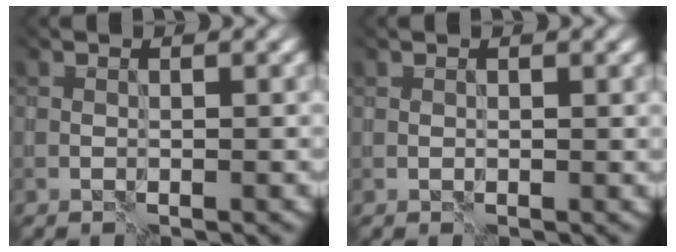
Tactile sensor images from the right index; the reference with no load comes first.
{"total": 0.0}